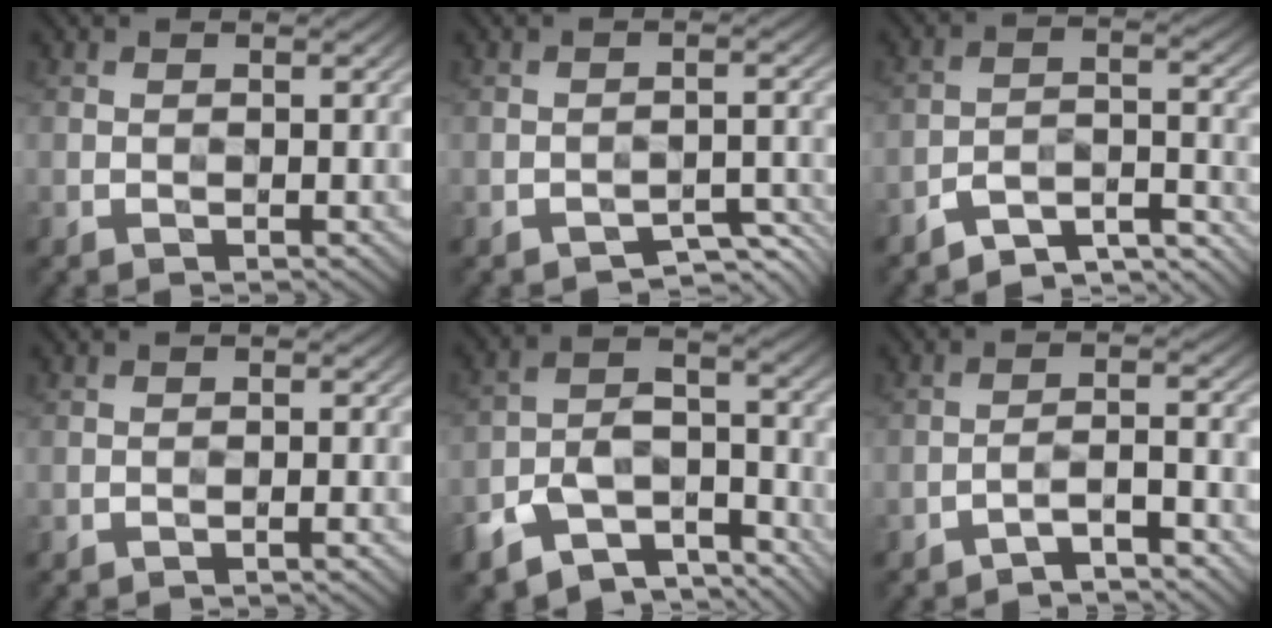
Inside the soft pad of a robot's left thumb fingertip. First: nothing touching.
{"total": 3.0, "force": [-2.3, 1.2, 1.5], "torque": [-0.017, 0.001, -0.029]}
{"total": 7.7, "force": [-6.7, 2.2, 3.2], "torque": [-0.051, -0.001, -0.118]}
{"total": 0.7, "force": [-0.6, 0.0, 0.4], "torque": [-0.005, 0.003, -0.011]}
{"total": 11.4, "force": [-8.0, 5.7, 5.6], "torque": [-0.101, -0.014, -0.145]}
{"total": 3.8, "force": [-3.1, 0.6, 2.2], "torque": [-0.037, 0.014, -0.059]}